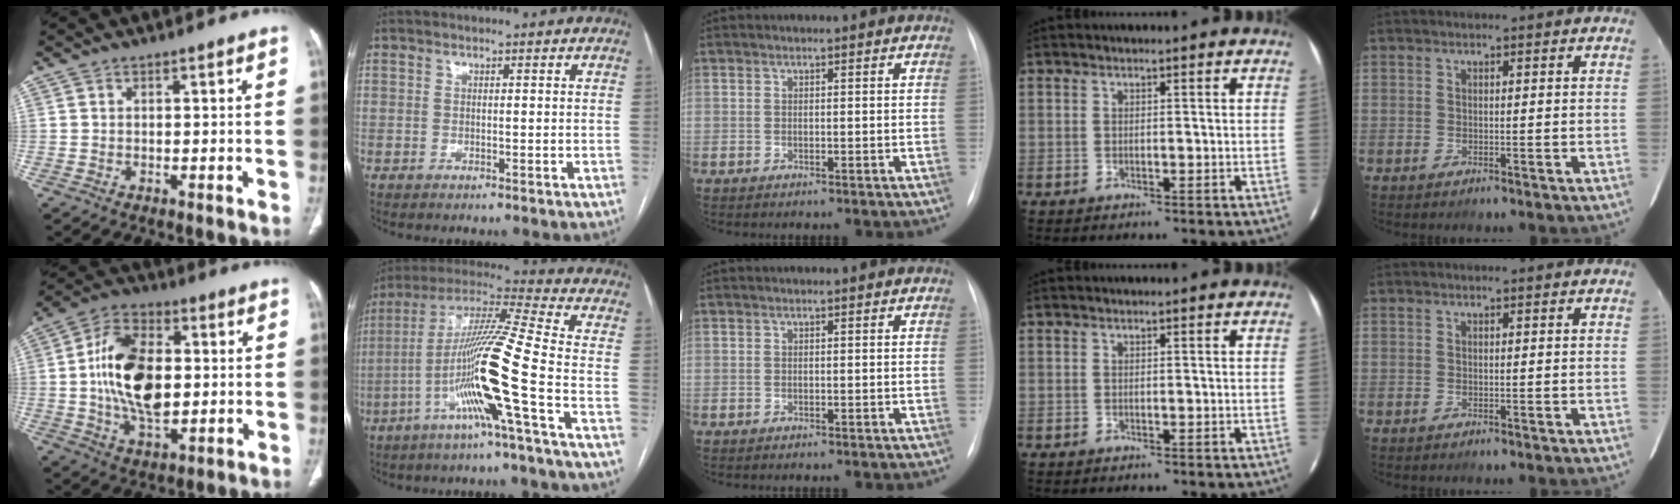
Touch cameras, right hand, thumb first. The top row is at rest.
{"thumb": {"total": 16.8, "force": [0.6, 9.8, 13.6], "torque": [-0.232, 0.009, 0.010]}, "index": {"total": 16.1, "force": [-5.5, -1.9, 15.0], "torque": [-0.291, -0.003, -0.113]}}